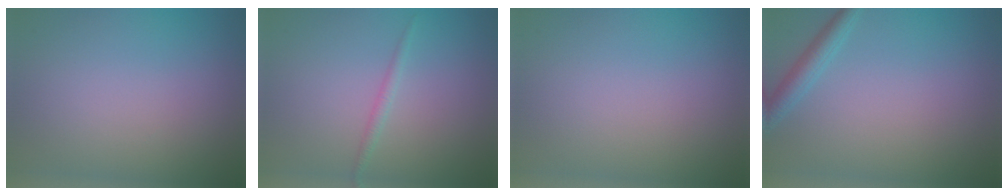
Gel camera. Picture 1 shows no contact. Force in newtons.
{"total": 1.0, "press": 1.0, "slide": 0.1}
{"total": 0.0}
{"total": 2.1, "press": 2.1, "slide": 0.1}